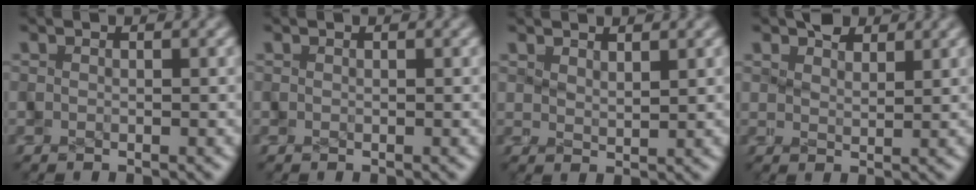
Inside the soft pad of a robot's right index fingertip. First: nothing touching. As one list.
[{"total": 0.0}, {"total": 2.1, "force": [1.9, 0.4, 0.7], "torque": [-0.017, -0.006, 0.036]}, {"total": 2.7, "force": [2.1, 1.2, 1.2], "torque": [-0.016, -0.006, 0.036]}]